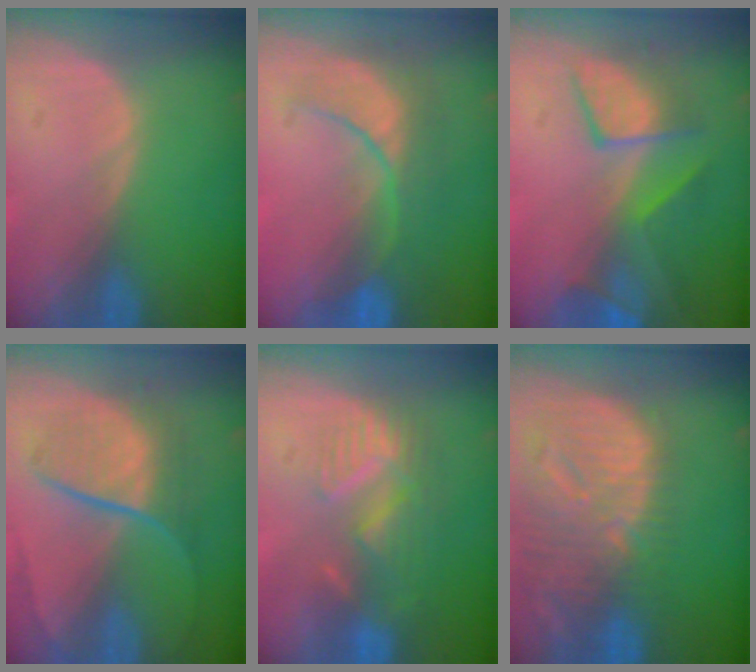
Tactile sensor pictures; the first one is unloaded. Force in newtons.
{"total": 8.1, "press": 8.1, "slide": 0.8}
{"total": 7.9, "press": 7.8, "slide": 1.4}
{"total": 7.8, "press": 7.5, "slide": 2.4}
{"total": 8.9, "press": 7.7, "slide": 4.4}
{"total": 13.0, "press": 11.3, "slide": 6.4}